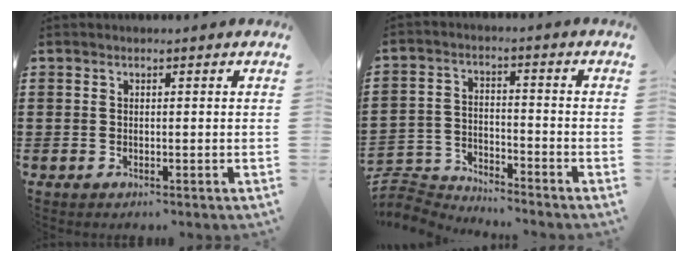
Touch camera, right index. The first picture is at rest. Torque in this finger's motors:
{"motor_torque": [-2.14, 0.00, -1.05, -0.21]}